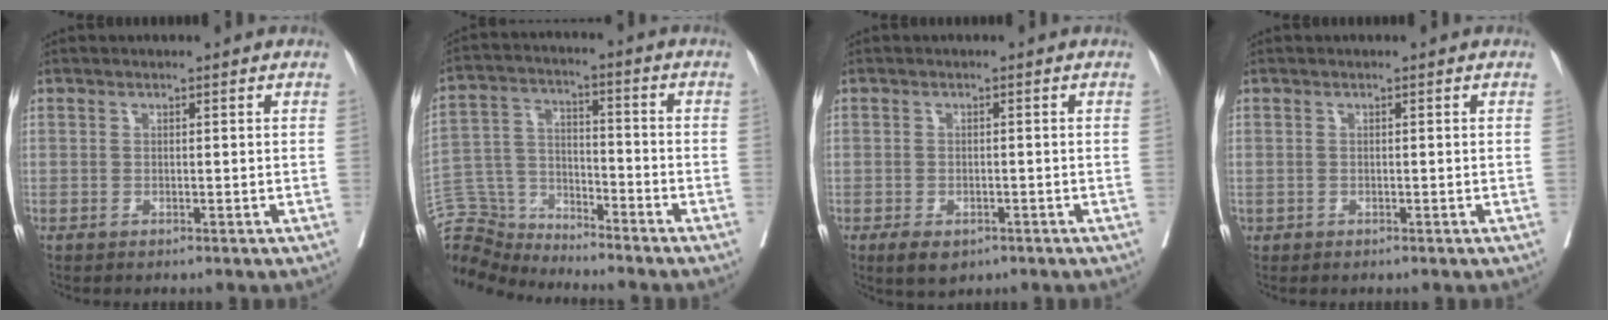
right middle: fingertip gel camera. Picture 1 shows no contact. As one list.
[{"total": 9.0, "force": [-8.9, 1.1, -1.1], "torque": [0.015, 0.033, -0.175]}, {"total": 4.1, "force": [-2.6, 2.2, 2.3], "torque": [-0.036, -0.005, -0.037]}, {"total": 0.0}]